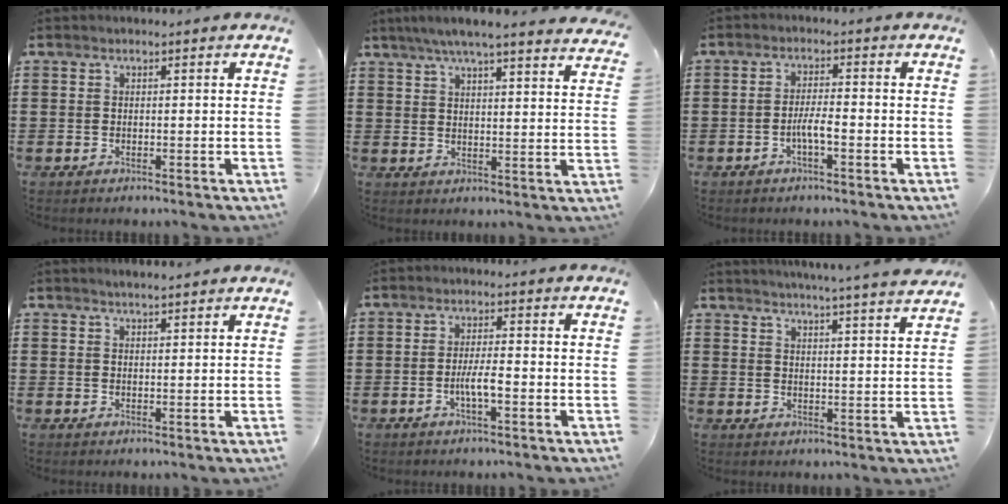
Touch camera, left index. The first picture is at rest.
{"total": 5.7, "force": [5.0, -0.2, 2.6], "torque": [-0.068, -0.021, 0.087]}
{"total": 3.3, "force": [-1.4, 0.5, 3.0], "torque": [-0.060, 0.001, -0.026]}
{"total": 1.4, "force": [1.3, 0.0, 0.5], "torque": [-0.011, 0.002, 0.026]}
{"total": 3.7, "force": [-1.2, 0.6, 3.4], "torque": [-0.067, 0.001, -0.024]}
{"total": 4.3, "force": [4.0, -1.1, 1.0], "torque": [-0.033, -0.024, 0.068]}